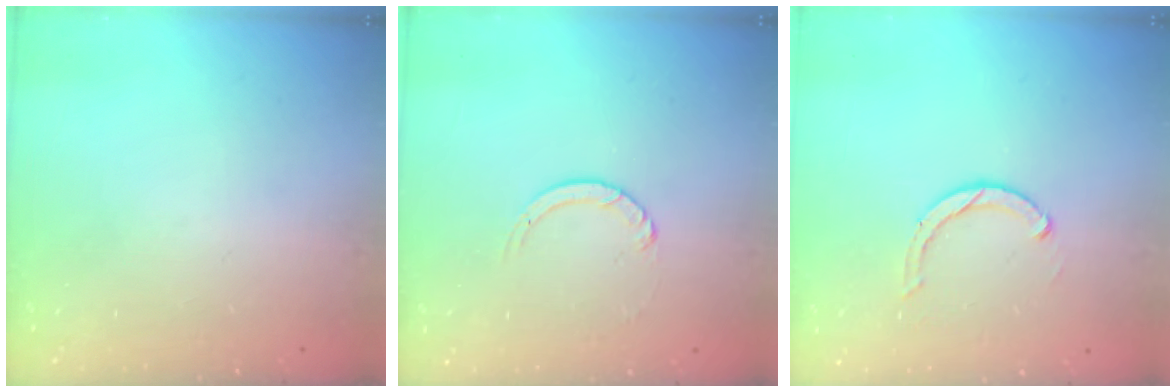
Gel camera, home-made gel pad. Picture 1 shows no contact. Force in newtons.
{"total": 2.4, "press": 2.4, "slide": 0.2}
{"total": 3.0, "press": 2.9, "slide": 0.5}